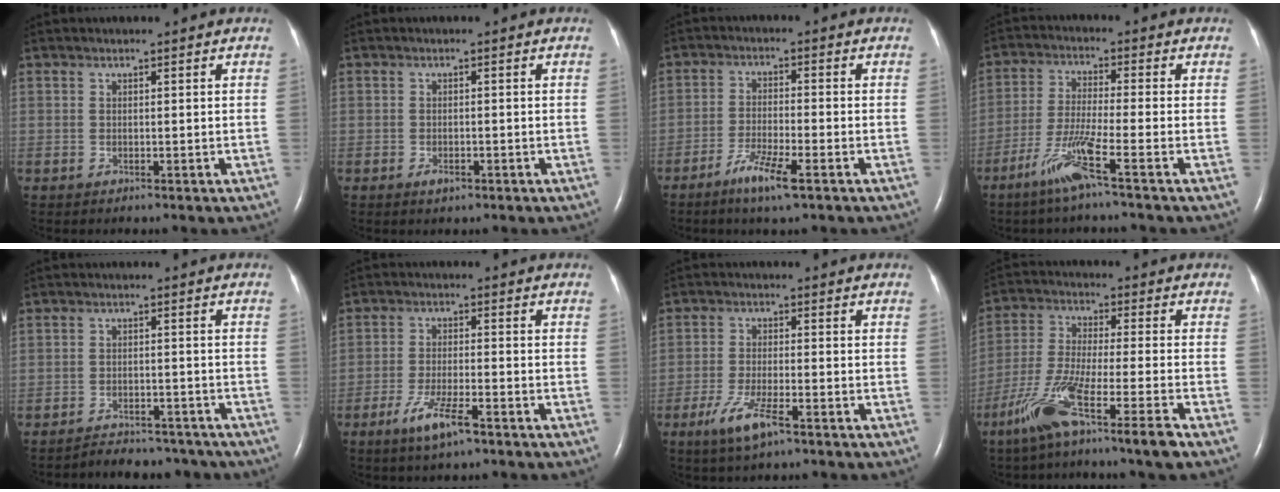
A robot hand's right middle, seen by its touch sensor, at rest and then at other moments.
{"total": 1.4, "force": [-0.8, 0.7, 0.9], "torque": [-0.018, -0.001, -0.009]}
{"total": 5.8, "force": [-3.6, 0.2, 4.6], "torque": [-0.098, -0.012, -0.067]}
{"total": 7.2, "force": [-4.4, -1.1, 5.6], "torque": [-0.115, -0.020, -0.094]}
{"total": 8.8, "force": [-8.1, 3.2, 1.2], "torque": [-0.014, 0.008, -0.099]}
{"total": 6.1, "force": [-3.8, 0.7, 4.7], "torque": [-0.104, -0.011, -0.067]}
{"total": 6.0, "force": [-3.5, 0.9, 4.8], "torque": [-0.110, -0.013, -0.063]}
{"total": 11.8, "force": [-7.4, -0.6, 9.2], "torque": [-0.186, -0.031, -0.143]}